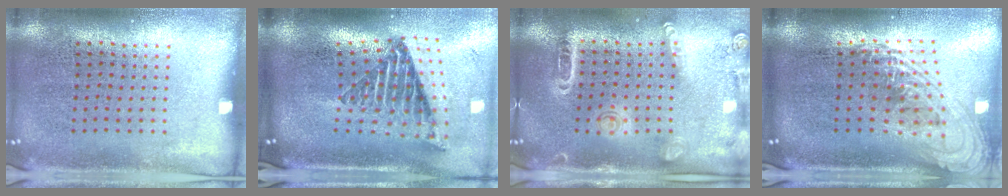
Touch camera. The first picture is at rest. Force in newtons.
{"total": 2.8, "press": 1.7, "slide": 2.2}
{"total": 1.6, "press": 1.5, "slide": 0.4}
{"total": 2.2, "press": 1.6, "slide": 1.5}